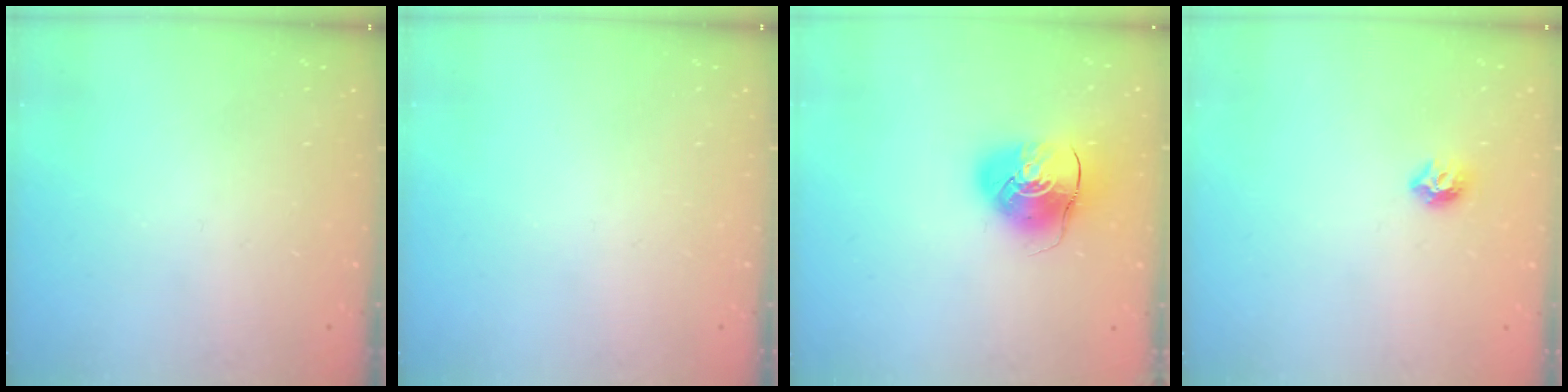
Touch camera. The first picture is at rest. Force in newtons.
{"total": 0.0}
{"total": 9.7, "press": 9.6, "slide": 1.2}
{"total": 6.1, "press": 6.0, "slide": 0.9}